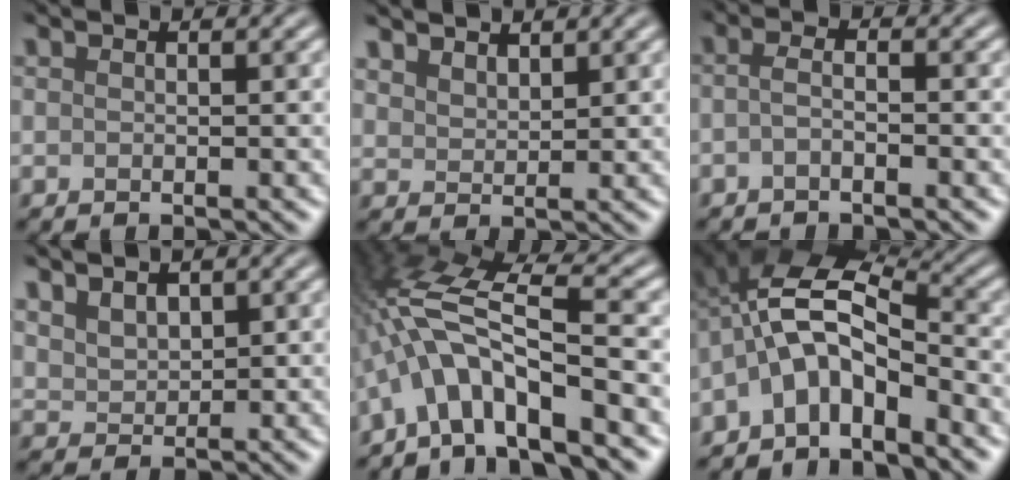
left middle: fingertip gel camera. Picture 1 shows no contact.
{"total": 3.1, "force": [3.0, 0.6, 0.2], "torque": [-0.013, 0.008, 0.069]}
{"total": 1.2, "force": [-0.9, 0.1, 0.8], "torque": [-0.021, 0.008, -0.013]}
{"total": 2.7, "force": [2.3, 1.2, 0.8], "torque": [-0.024, 0.024, 0.050]}
{"total": 8.8, "force": [-3.7, 2.3, 7.6], "torque": [-0.148, 0.034, -0.061]}
{"total": 6.9, "force": [-2.9, 3.2, 5.4], "torque": [-0.105, 0.026, -0.060]}